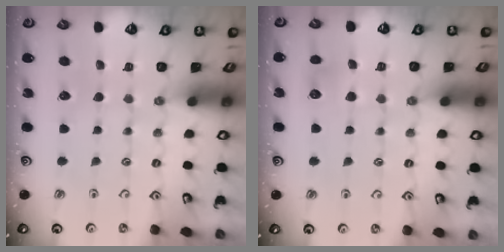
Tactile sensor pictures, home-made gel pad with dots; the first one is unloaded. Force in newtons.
{"total": 5.8, "press": 5.8, "slide": 0.7}